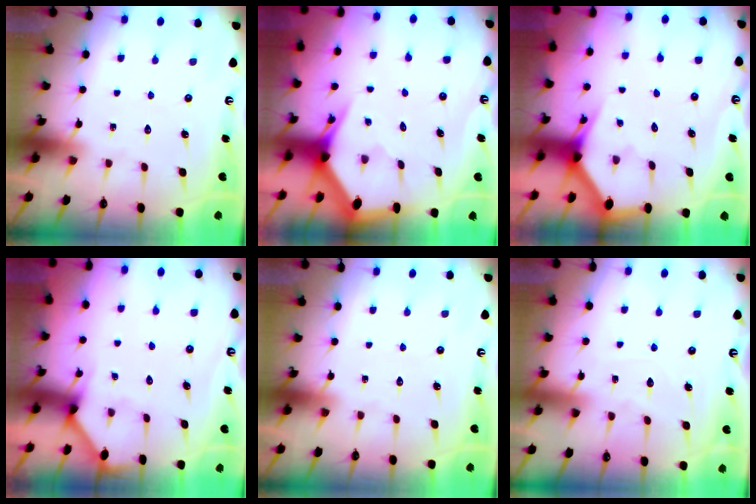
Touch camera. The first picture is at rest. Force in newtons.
{"total": 3.8, "press": 3.8, "slide": 0.1}
{"total": 2.7, "press": 2.7, "slide": 0.1}
{"total": 1.4, "press": 1.4, "slide": 0.1}
{"total": 0.0}
{"total": 4.2, "press": 4.2, "slide": 0.5}